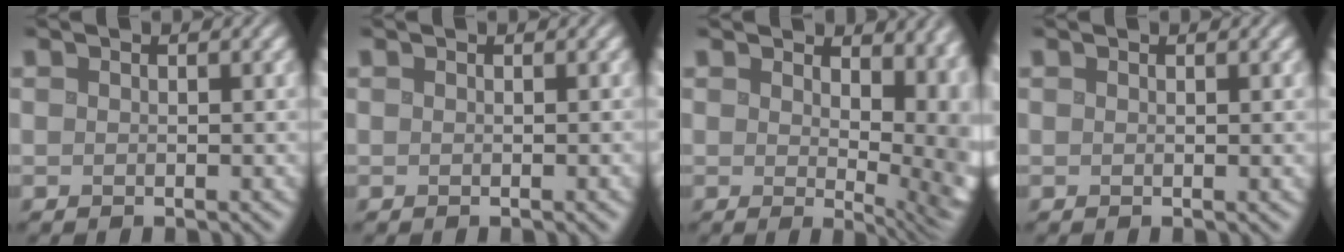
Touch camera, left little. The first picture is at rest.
{"total": 0.8, "force": [-0.1, 0.2, 0.8], "torque": [-0.005, 0.002, -0.002]}
{"total": 7.8, "force": [3.1, 3.8, 6.0], "torque": [-0.048, -0.010, 0.053]}
{"total": 0.6, "force": [0.5, 0.0, 0.4], "torque": [-0.002, 0.001, 0.008]}